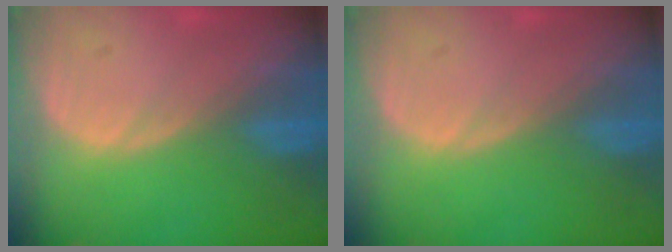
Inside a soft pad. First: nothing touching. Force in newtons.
{"total": 0.0}